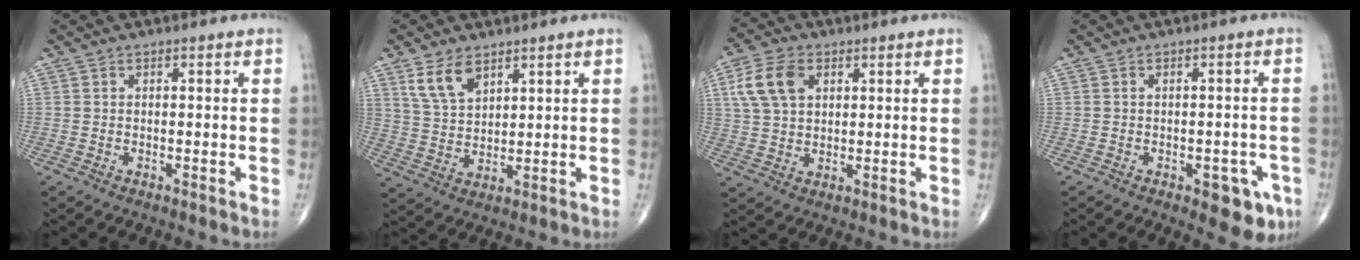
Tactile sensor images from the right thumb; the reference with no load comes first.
{"total": 7.1, "force": [4.4, 3.8, 4.1], "torque": [-0.068, -0.021, 0.095]}
{"total": 9.1, "force": [3.1, 5.9, 6.2], "torque": [-0.117, 0.003, 0.059]}
{"total": 7.0, "force": [-3.1, 3.2, 5.4], "torque": [-0.043, 0.007, -0.032]}